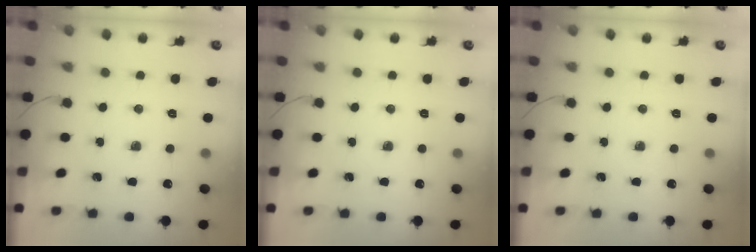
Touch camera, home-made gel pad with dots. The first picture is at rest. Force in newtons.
{"total": 0.0}
{"total": 0.0}